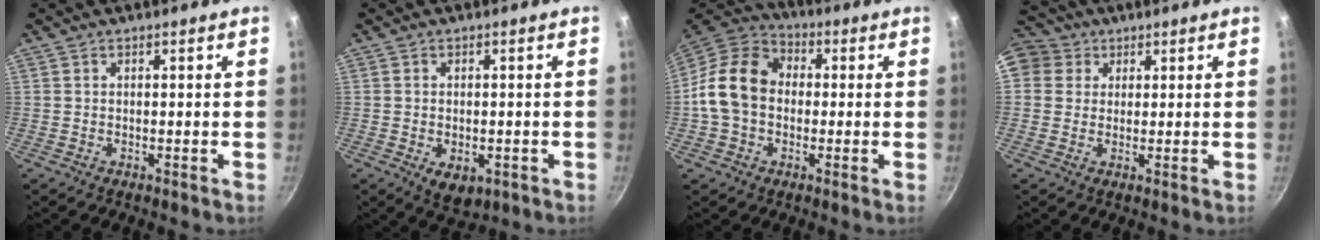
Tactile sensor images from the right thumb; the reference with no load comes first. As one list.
[{"total": 5.3, "force": [-1.4, 3.4, 3.8], "torque": [-0.045, -0.004, -0.012]}, {"total": 13.6, "force": [-0.3, 10.6, 8.6], "torque": [-0.125, 0.031, -0.027]}, {"total": 10.5, "force": [3.7, 9.0, 3.9], "torque": [-0.067, 0.019, 0.056]}]